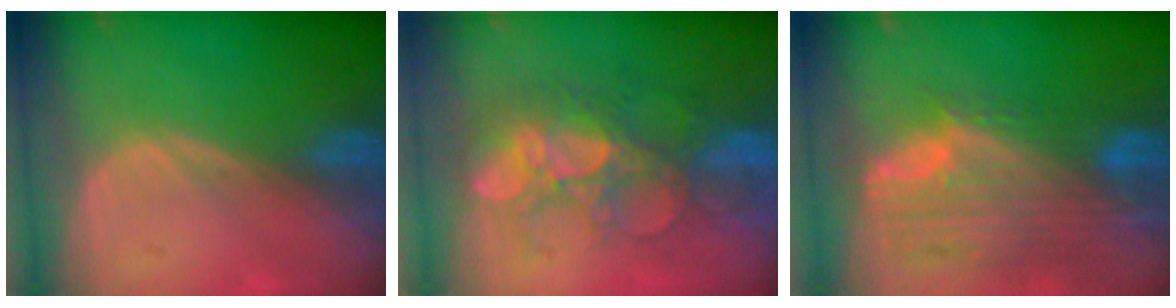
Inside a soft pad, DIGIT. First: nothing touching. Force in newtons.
{"total": 9.1, "press": 8.9, "slide": 1.9}
{"total": 12.0, "press": 10.2, "slide": 6.3}